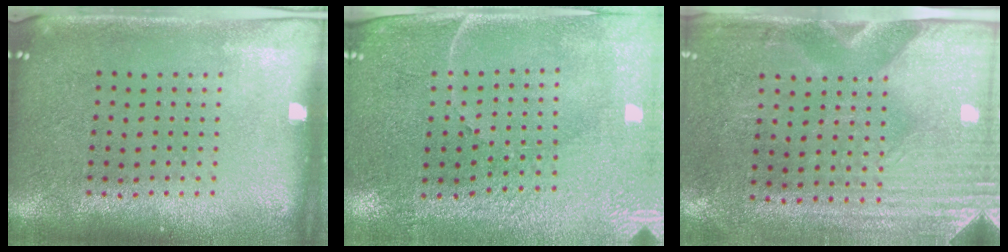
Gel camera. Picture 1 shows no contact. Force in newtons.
{"total": 3.4, "press": 3.1, "slide": 1.4}
{"total": 3.0, "press": 2.6, "slide": 1.5}